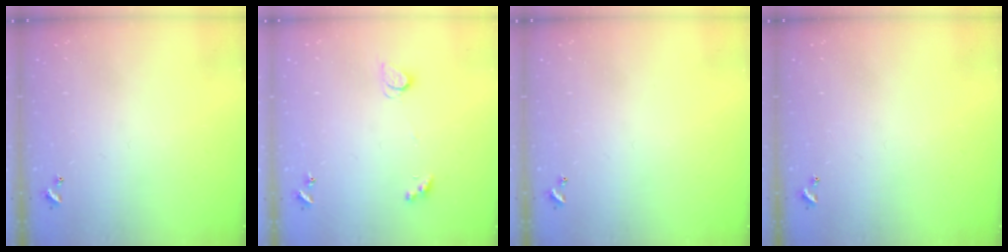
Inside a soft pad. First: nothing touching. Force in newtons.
{"total": 2.6, "press": 2.6, "slide": 0.5}
{"total": 0.0}
{"total": 0.0}